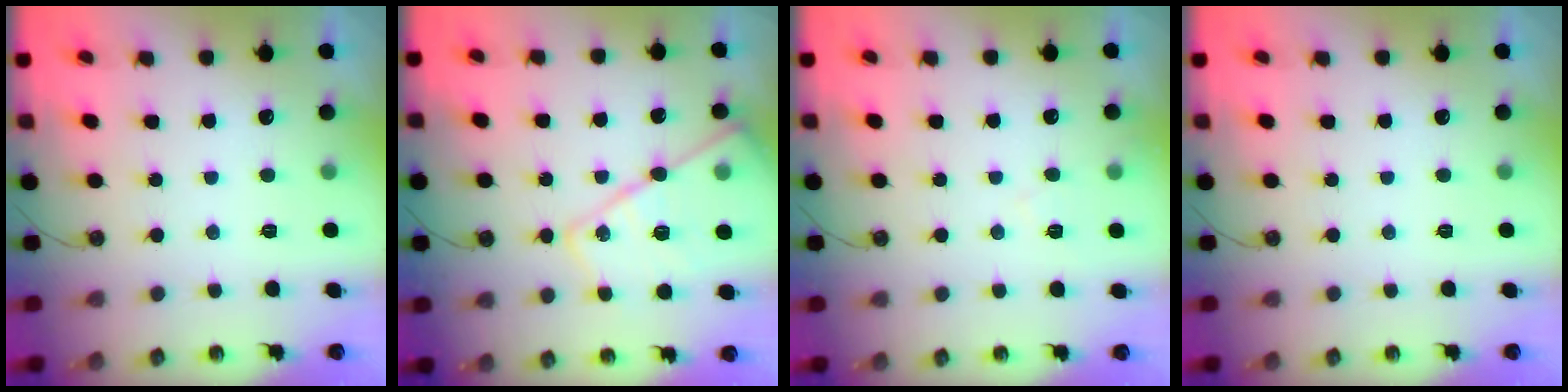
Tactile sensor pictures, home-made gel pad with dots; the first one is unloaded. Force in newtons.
{"total": 18.8, "press": 18.7, "slide": 1.4}
{"total": 4.2, "press": 4.2, "slide": 0.8}
{"total": 0.0}